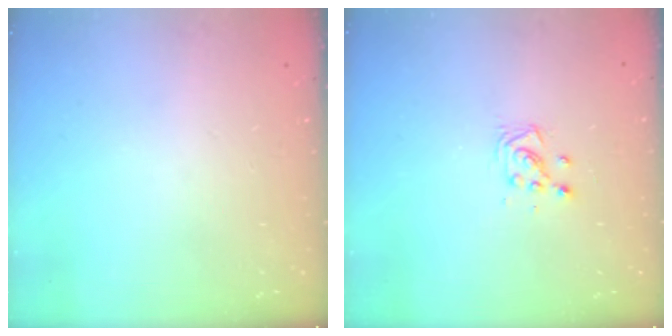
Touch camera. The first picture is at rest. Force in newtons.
{"total": 4.0, "press": 4.0, "slide": 0.4}